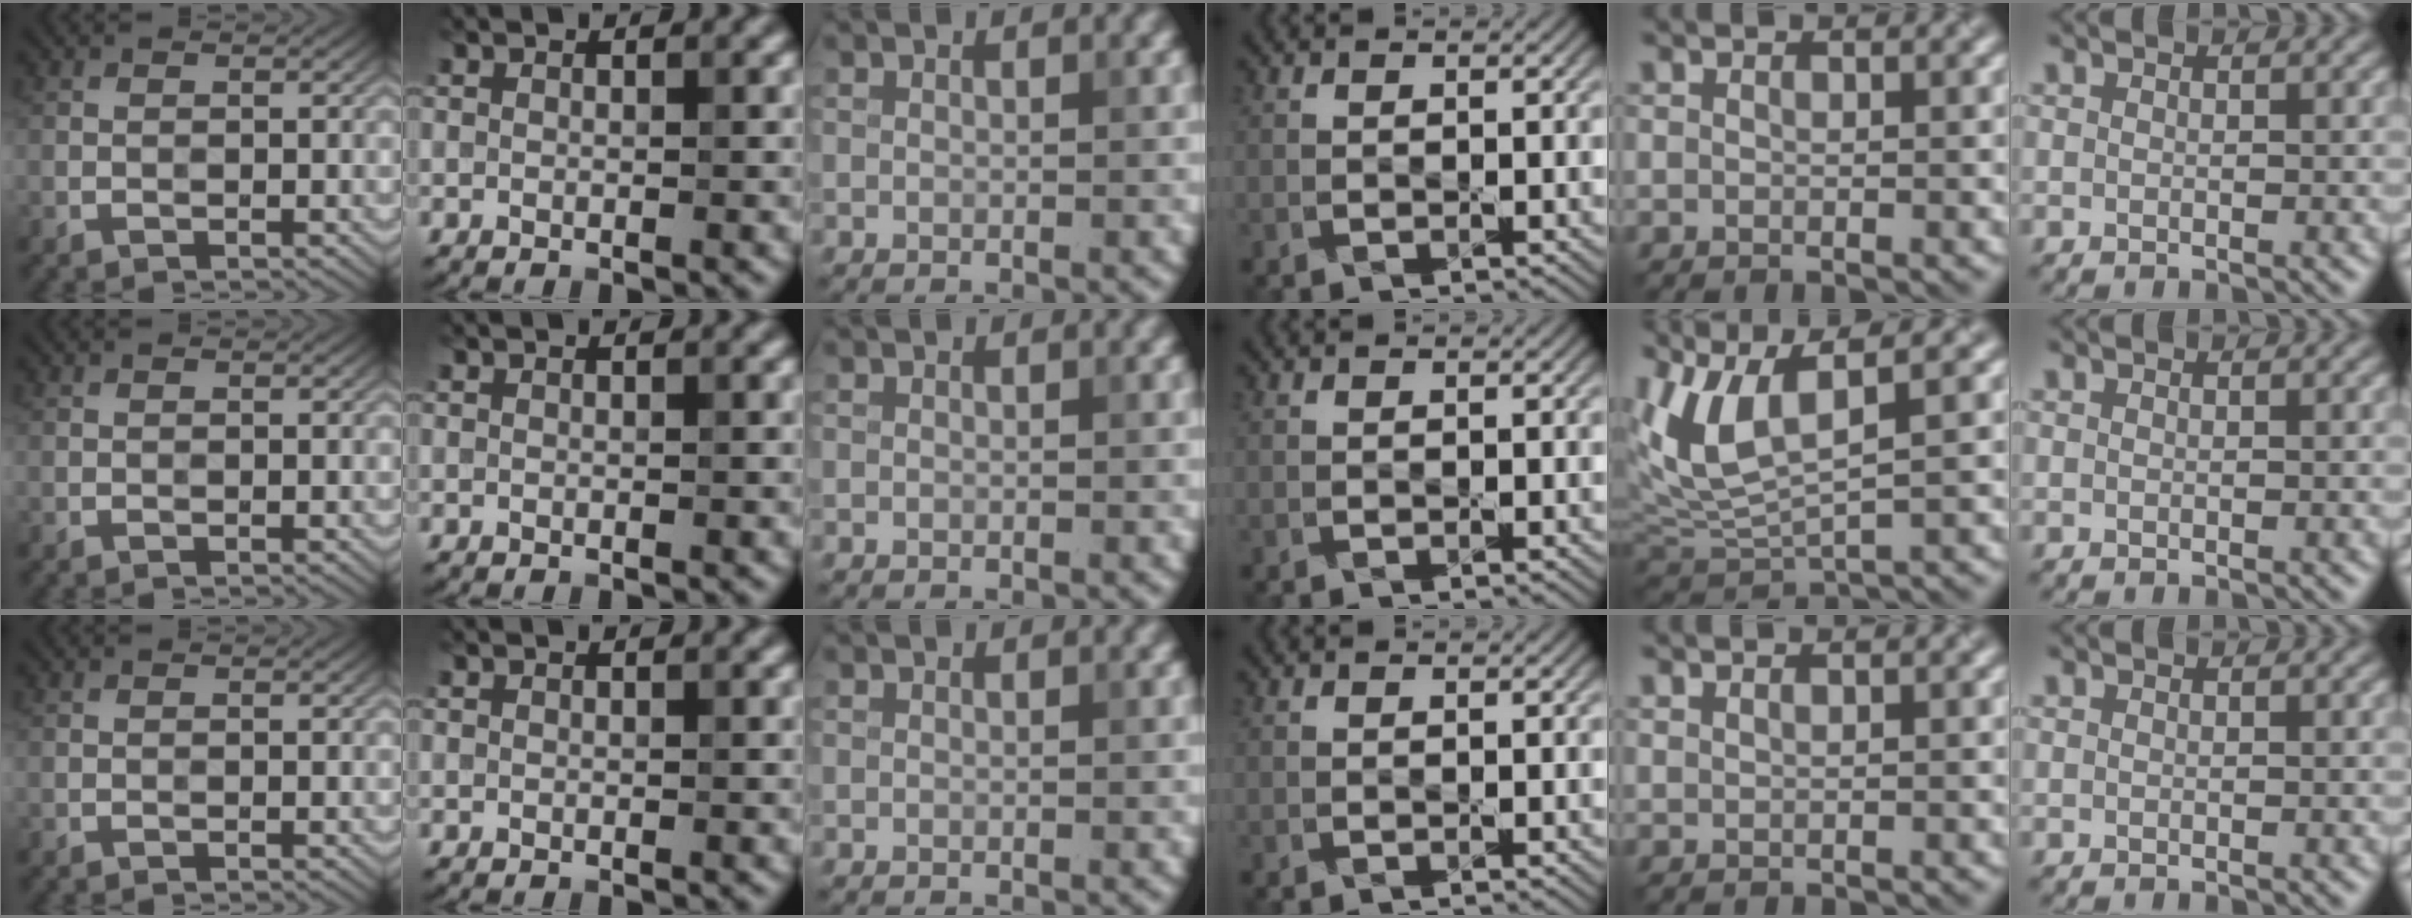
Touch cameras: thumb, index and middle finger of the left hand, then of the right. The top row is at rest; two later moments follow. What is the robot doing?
{"motion": "press", "object": "sticky note"}